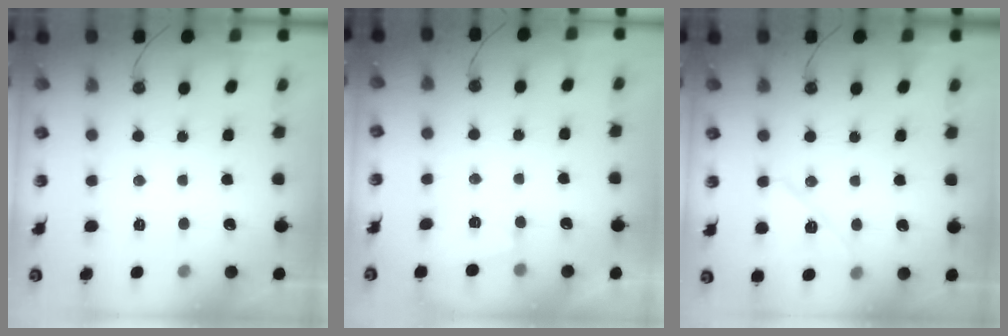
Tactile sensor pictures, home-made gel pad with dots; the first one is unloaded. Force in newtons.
{"total": 1.7, "press": 1.7, "slide": 0.5}
{"total": 10.4, "press": 10.3, "slide": 1.1}